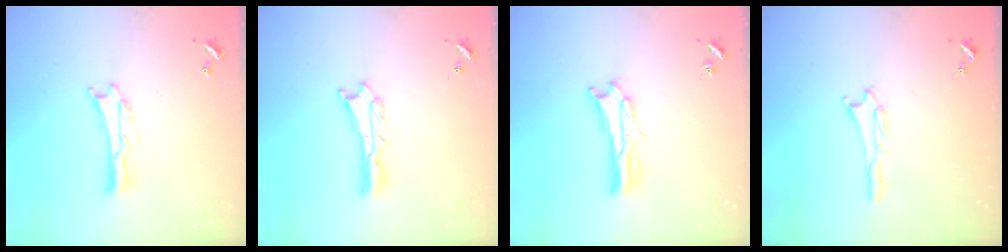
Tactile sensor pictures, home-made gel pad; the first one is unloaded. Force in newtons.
{"total": 1.3, "press": 1.3, "slide": 0.1}
{"total": 2.5, "press": 2.5, "slide": 0.1}
{"total": 1.2, "press": 1.2, "slide": 0.1}